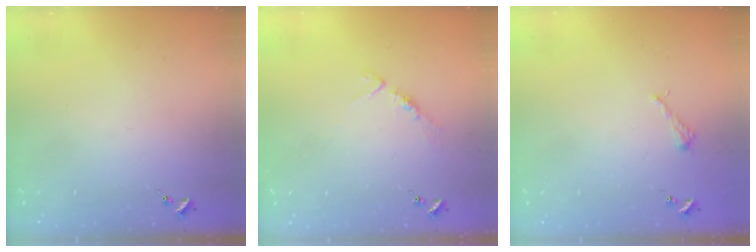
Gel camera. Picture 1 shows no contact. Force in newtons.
{"total": 5.9, "press": 5.9, "slide": 0.5}
{"total": 2.2, "press": 2.2, "slide": 0.3}